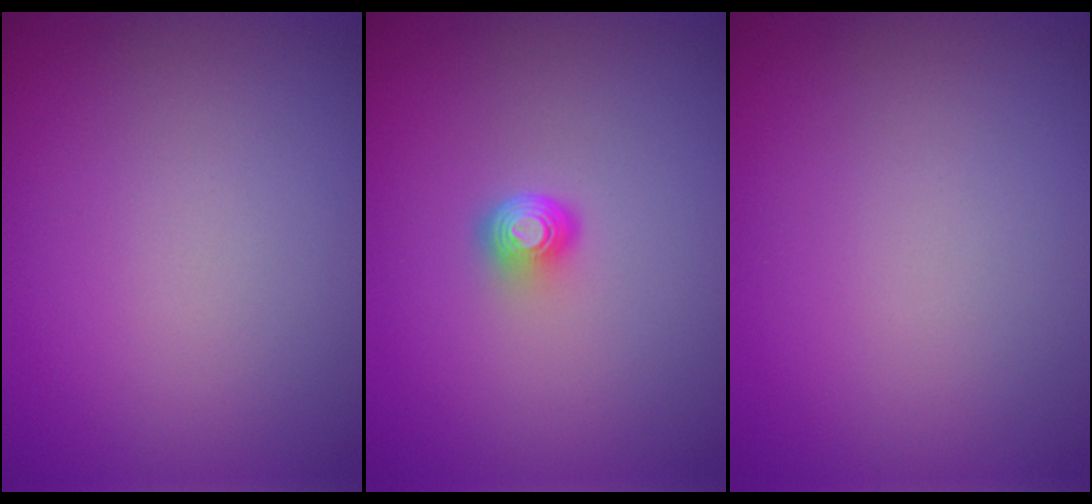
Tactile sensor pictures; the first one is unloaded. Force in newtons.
{"total": 1.9, "press": 1.3, "slide": 1.4}
{"total": 0.0}